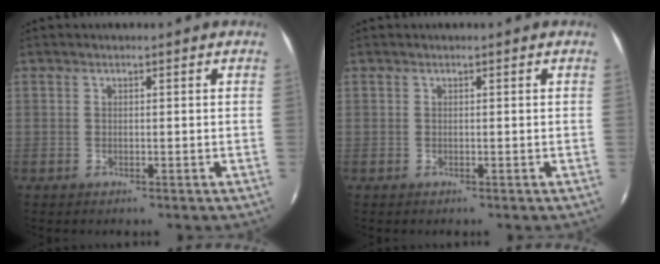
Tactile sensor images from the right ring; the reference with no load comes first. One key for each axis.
{"total": 0.0}